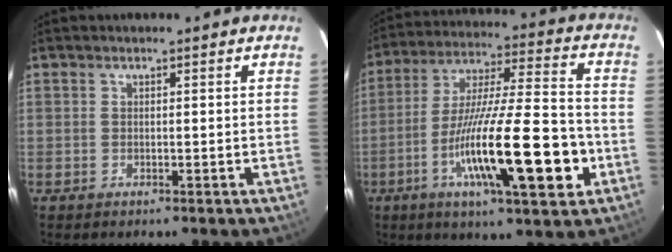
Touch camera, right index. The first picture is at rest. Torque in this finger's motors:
{"motor_torque": [0.91, -0.48, 0.64, 0.21]}